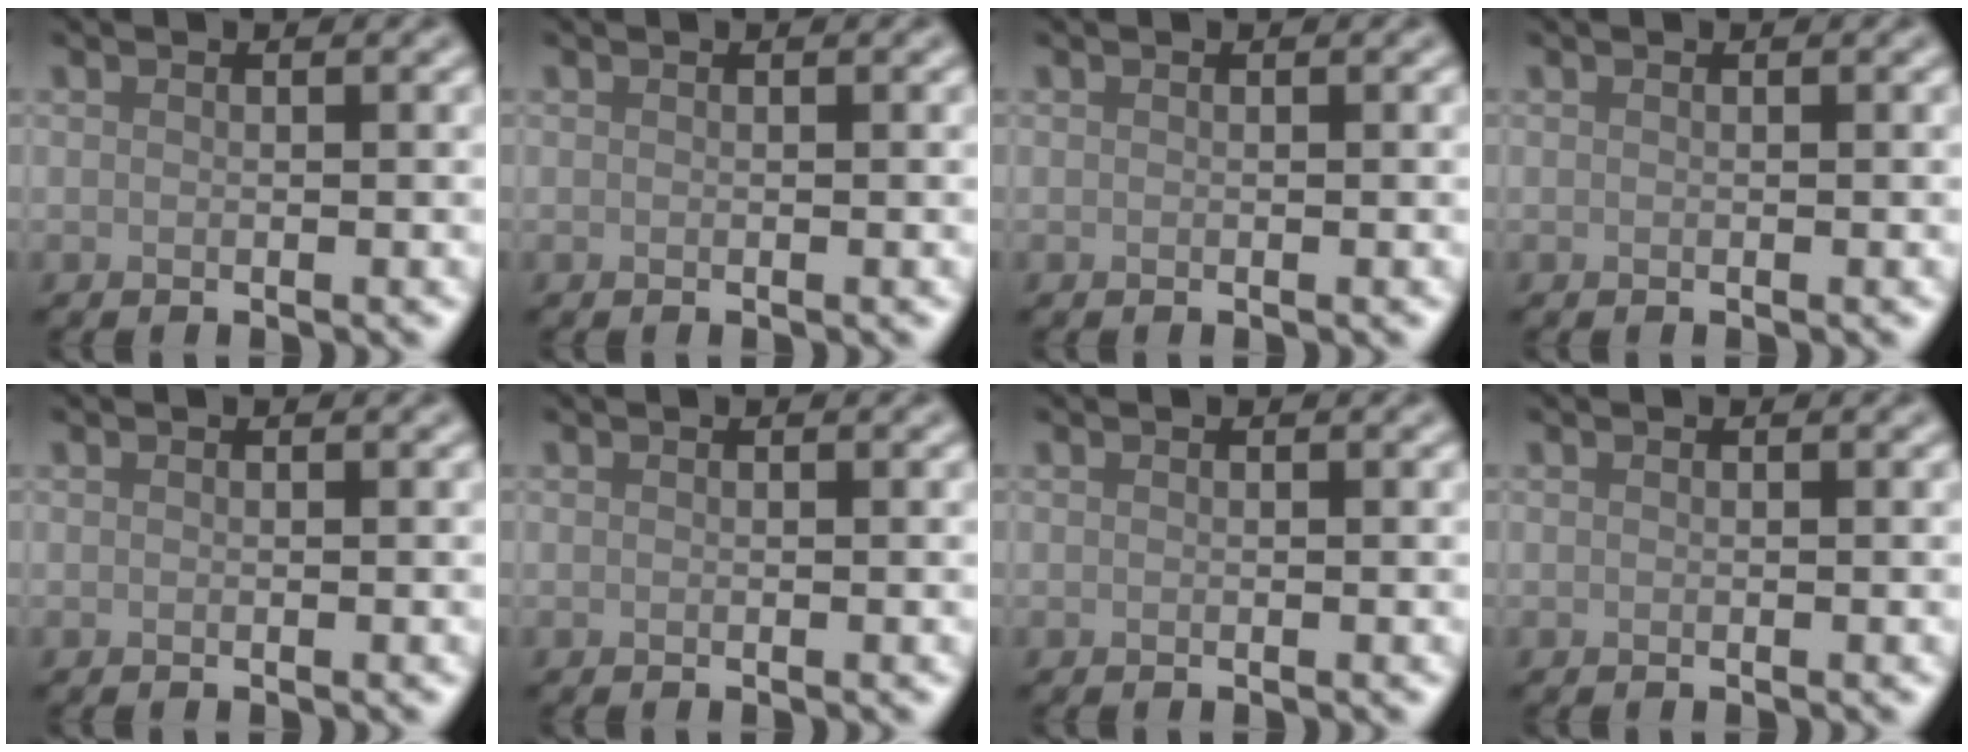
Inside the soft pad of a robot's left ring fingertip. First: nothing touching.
{"total": 0.0}
{"total": 0.0}
{"total": 0.0}
{"total": 0.0}
{"total": 0.0}
{"total": 0.0}
{"total": 0.0}